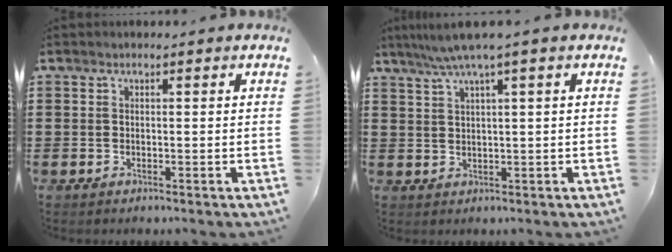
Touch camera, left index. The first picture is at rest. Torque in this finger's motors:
{"motor_torque": [1.04, -1.10, 0.63, 0.12]}